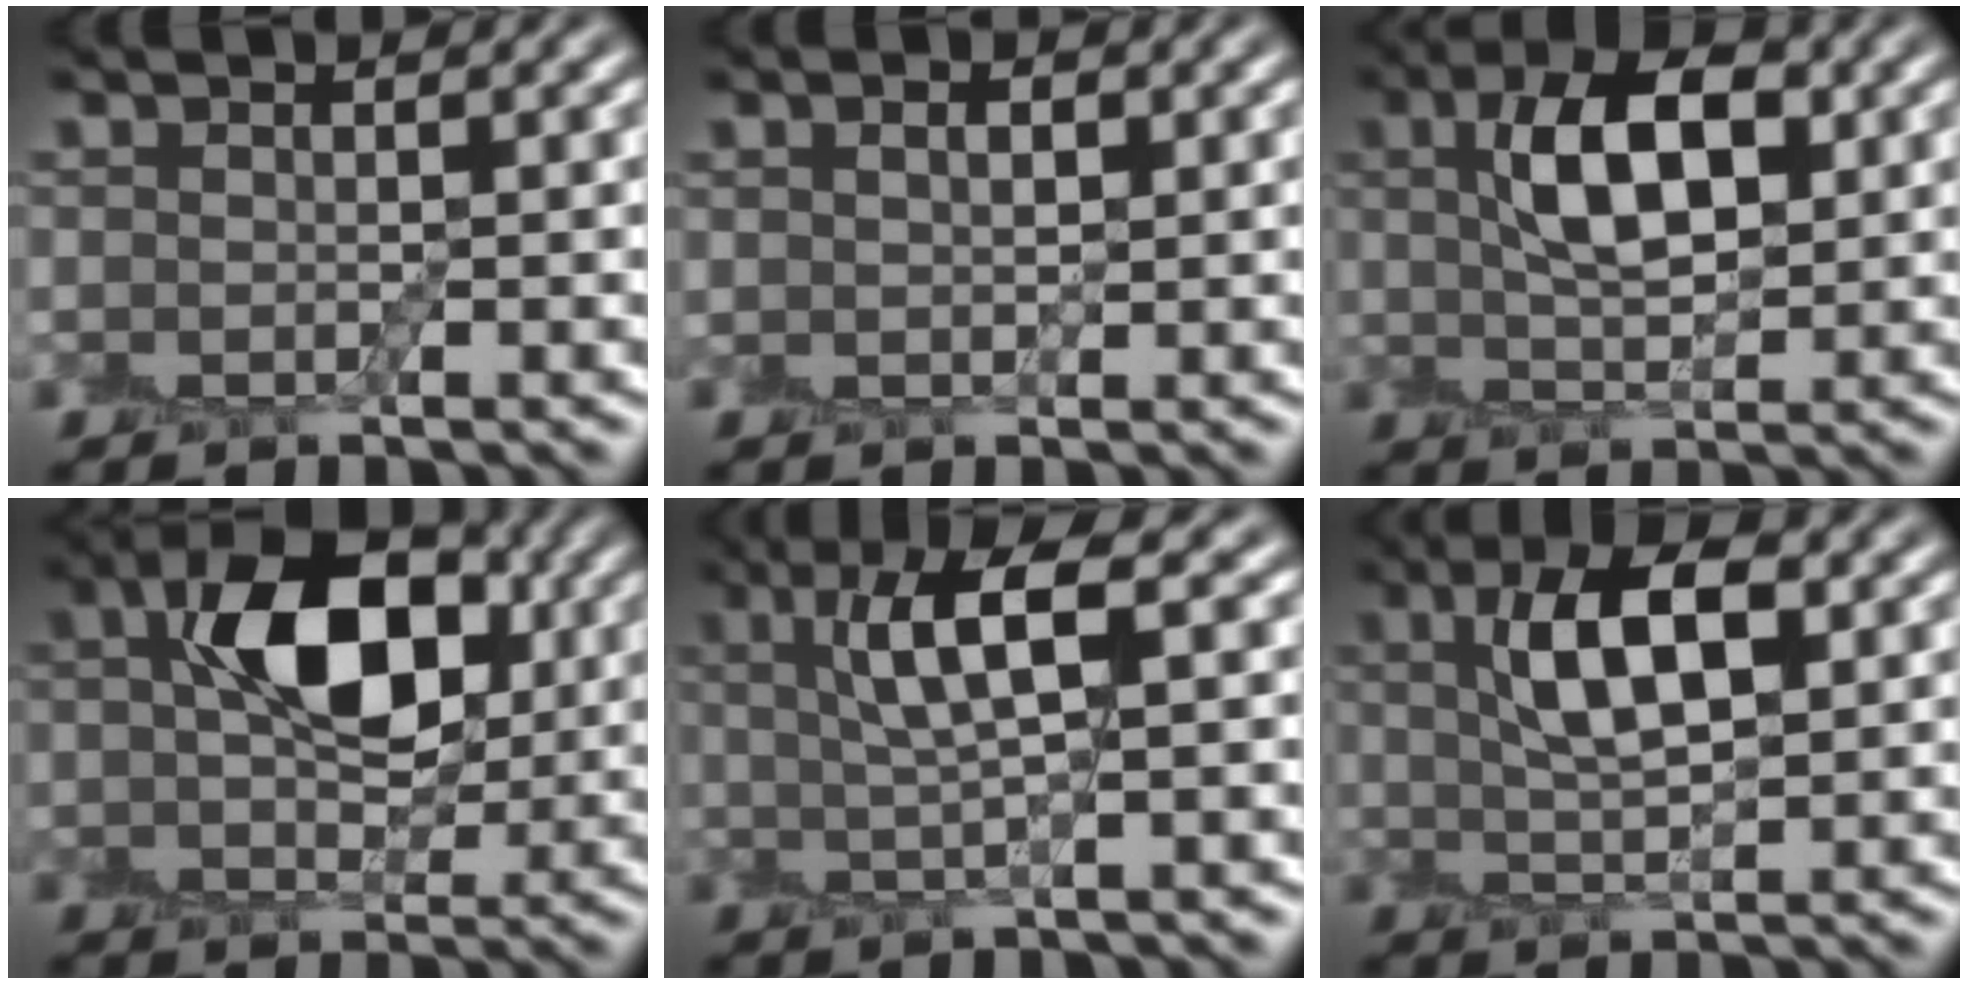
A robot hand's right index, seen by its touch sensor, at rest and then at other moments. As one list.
[{"total": 1.4, "force": [0.7, 0.8, 0.9], "torque": [-0.018, 0.003, 0.018]}, {"total": 6.1, "force": [1.7, 2.8, 5.2], "torque": [-0.100, 0.011, 0.029]}, {"total": 8.9, "force": [2.0, 5.4, 6.7], "torque": [-0.116, 0.010, 0.029]}, {"total": 5.2, "force": [1.4, 0.8, 4.9], "torque": [-0.094, 0.006, 0.026]}, {"total": 5.7, "force": [1.9, 2.0, 4.9], "torque": [-0.097, 0.011, 0.032]}]